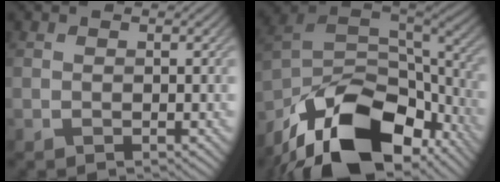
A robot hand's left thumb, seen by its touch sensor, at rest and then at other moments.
{"total": 18.2, "force": [-11.0, 8.9, 11.5], "torque": [-0.254, -0.039, -0.177]}